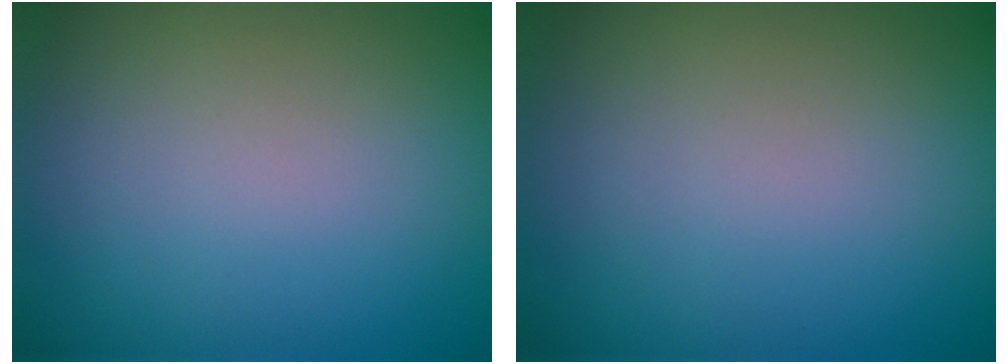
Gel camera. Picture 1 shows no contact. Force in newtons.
{"total": 0.0}